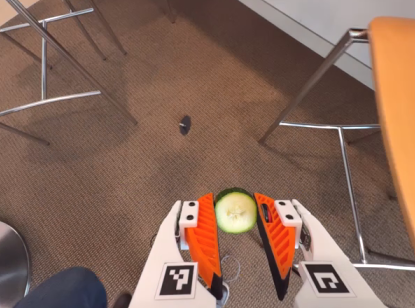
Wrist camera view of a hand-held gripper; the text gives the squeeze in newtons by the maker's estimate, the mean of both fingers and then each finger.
{"total": 7.5, "left": 7.1, "right": 8.0}